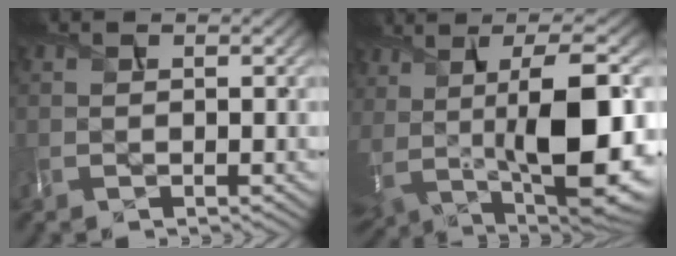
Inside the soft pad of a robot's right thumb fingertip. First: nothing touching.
{"total": 16.7, "force": [0.9, 6.7, 15.3], "torque": [-0.262, 0.000, 0.030]}